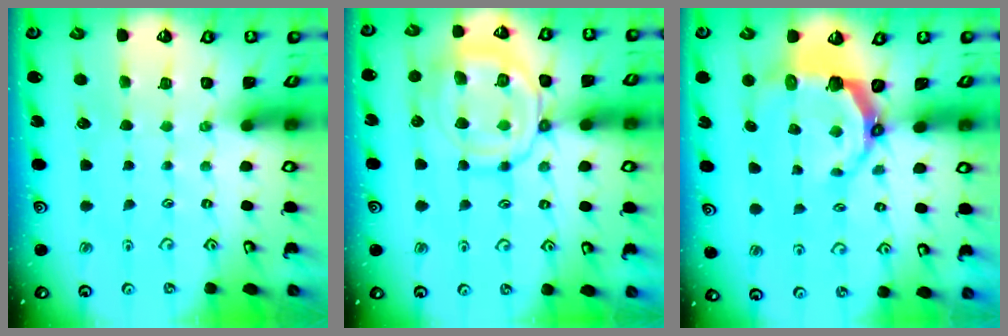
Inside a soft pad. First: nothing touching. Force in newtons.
{"total": 14.7, "press": 14.6, "slide": 1.4}
{"total": 7.5, "press": 5.8, "slide": 4.7}